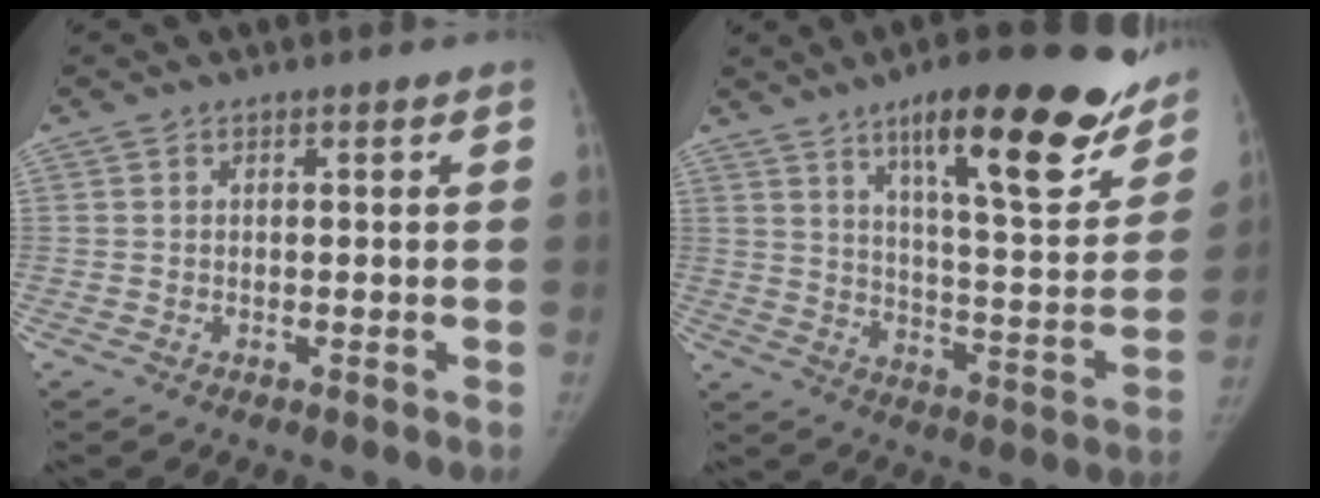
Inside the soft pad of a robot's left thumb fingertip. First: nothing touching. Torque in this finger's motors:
{"motor_torque": [1.13, -0.07, 1.42, -1.35, 0.10]}